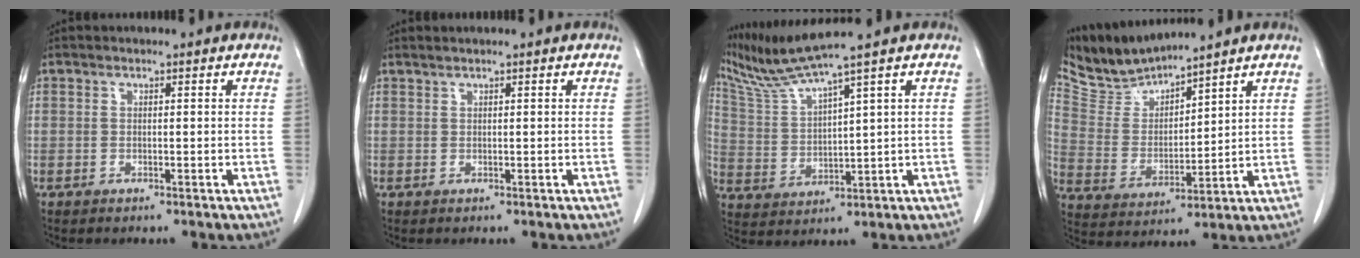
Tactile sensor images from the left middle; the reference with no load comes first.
{"total": 0.7, "force": [0.6, -0.2, 0.2], "torque": [-0.009, 0.003, 0.017]}
{"total": 7.5, "force": [6.6, -2.2, 2.9], "torque": [-0.073, -0.007, 0.141]}
{"total": 8.3, "force": [8.3, 0.1, 1.1], "torque": [-0.044, 0.000, 0.183]}